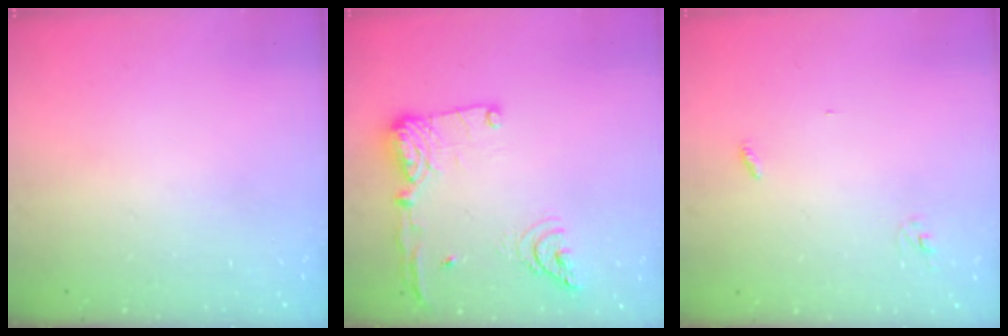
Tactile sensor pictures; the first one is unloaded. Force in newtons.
{"total": 16.7, "press": 16.5, "slide": 2.8}
{"total": 2.8, "press": 2.8, "slide": 0.2}